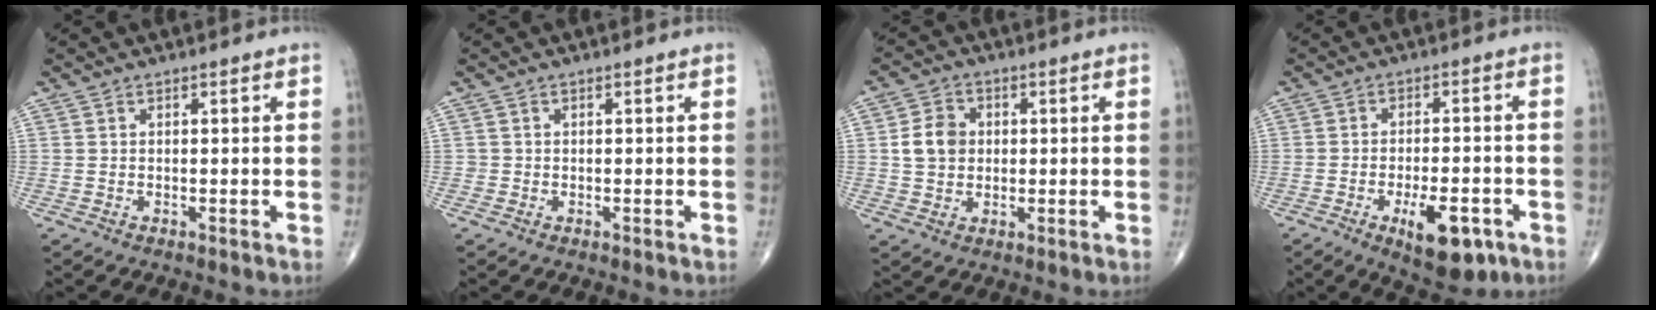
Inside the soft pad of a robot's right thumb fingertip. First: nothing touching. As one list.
[{"total": 0.6, "force": [-0.2, 0.6, 0.0], "torque": [0.003, 0.005, -0.004]}, {"total": 6.1, "force": [0.6, 5.0, 3.4], "torque": [-0.047, 0.005, 0.008]}, {"total": 10.5, "force": [-4.8, 4.3, 8.4], "torque": [-0.113, 0.012, -0.064]}]